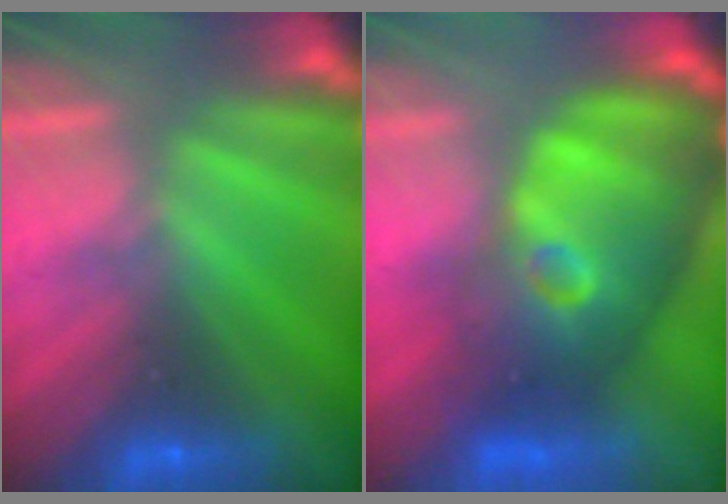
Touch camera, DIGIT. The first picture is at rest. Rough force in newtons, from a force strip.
{"total": 10.9}